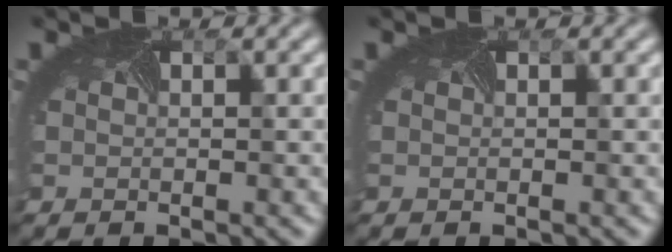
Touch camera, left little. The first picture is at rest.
{"total": 0.0}